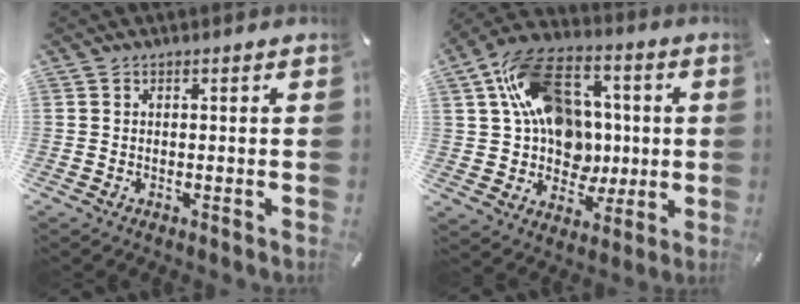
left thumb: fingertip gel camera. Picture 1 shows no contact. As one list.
[{"total": 19.6, "force": [3.9, 15.7, 11.0], "torque": [-0.180, -0.008, 0.084]}]